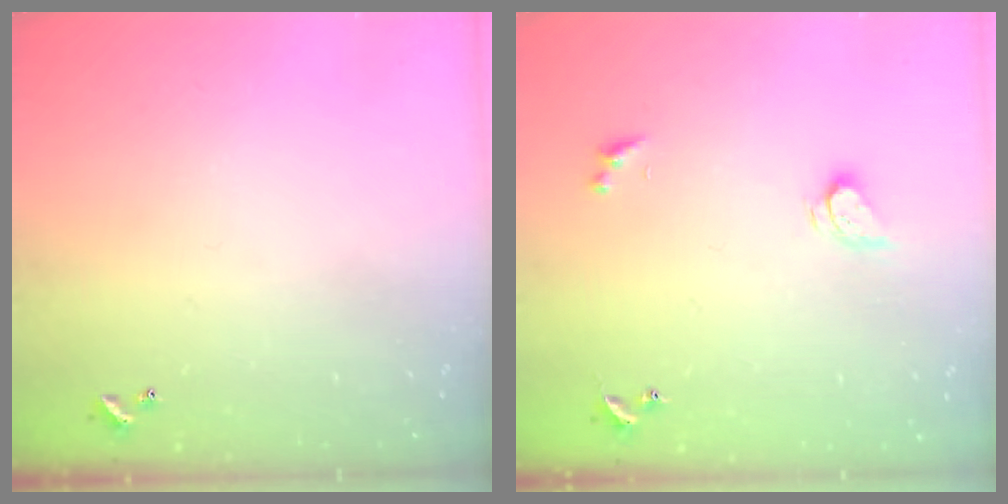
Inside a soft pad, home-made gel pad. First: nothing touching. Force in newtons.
{"total": 2.6, "press": 2.6, "slide": 0.2}